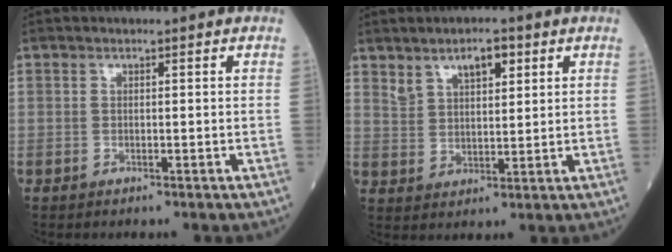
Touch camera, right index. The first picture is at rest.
{"total": 5.6, "force": [3.6, 2.3, 3.7], "torque": [-0.066, 0.007, 0.067]}